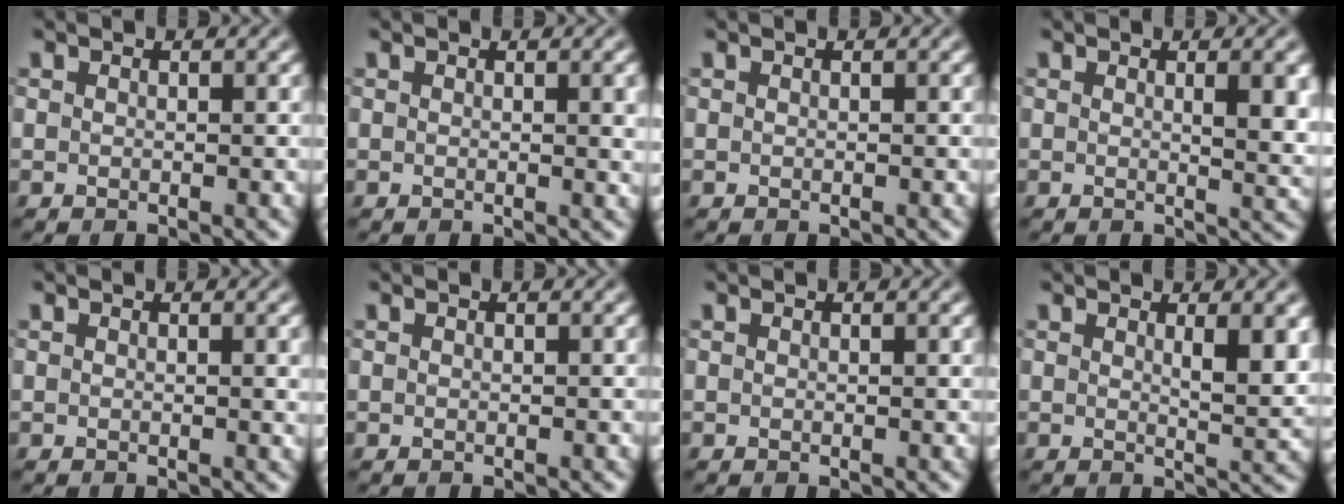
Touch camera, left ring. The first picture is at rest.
{"total": 1.8, "force": [0.4, 0.5, 1.7], "torque": [-0.015, 0.001, 0.003]}
{"total": 0.0}
{"total": 3.7, "force": [0.8, 1.1, 3.5], "torque": [-0.037, -0.001, 0.012]}
{"total": 1.4, "force": [0.3, 0.4, 1.4], "torque": [-0.012, 0.002, 0.002]}
{"total": 0.0}
{"total": 0.0}
{"total": 3.4, "force": [1.2, 0.9, 3.1], "torque": [-0.040, -0.007, 0.022]}